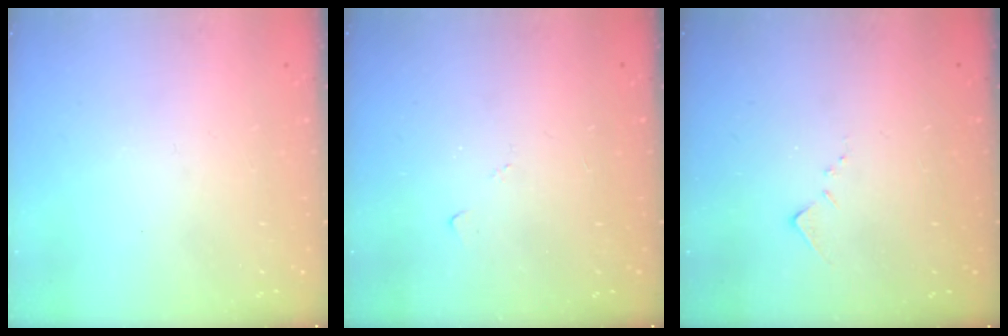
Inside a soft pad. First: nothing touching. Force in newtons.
{"total": 6.1, "press": 6.0, "slide": 0.6}
{"total": 7.5, "press": 7.4, "slide": 0.6}